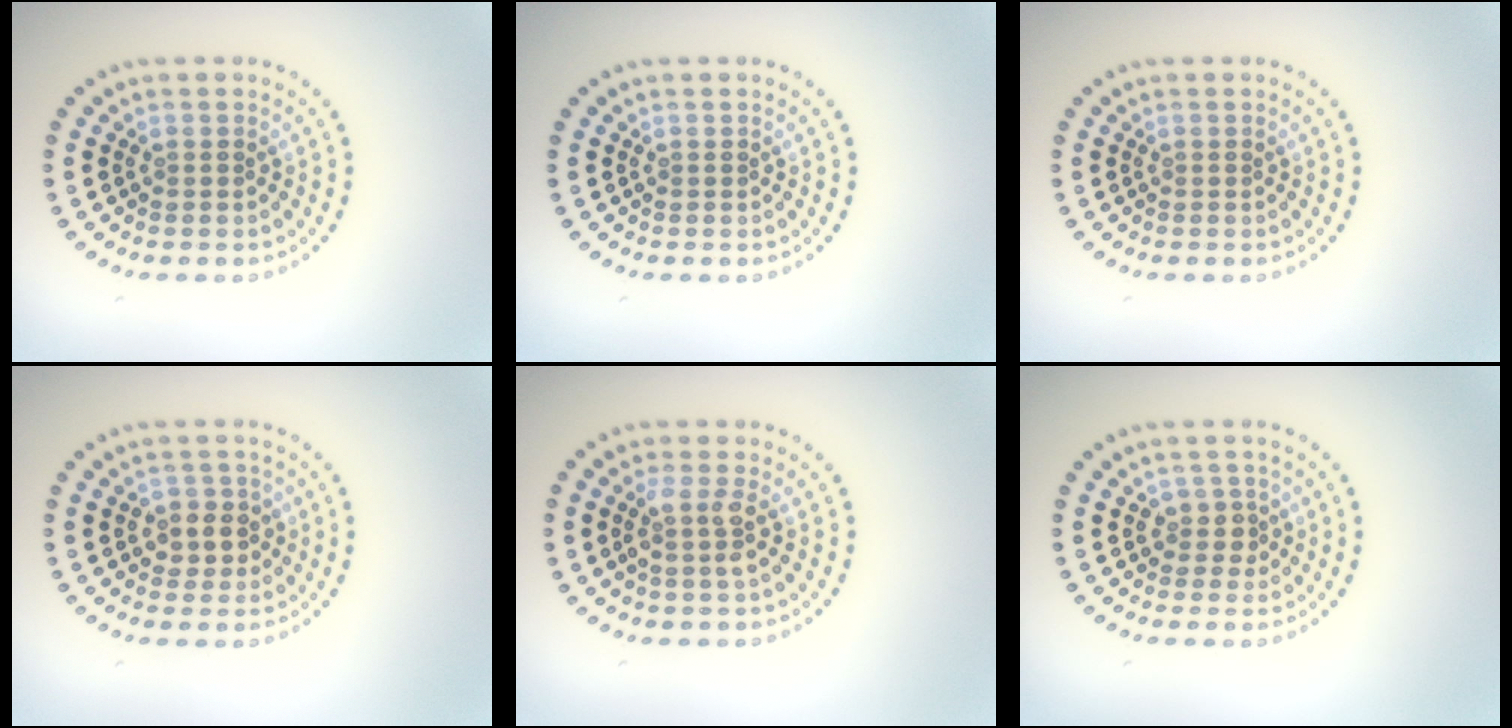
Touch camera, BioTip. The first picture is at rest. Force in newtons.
{"total": 0.0}
{"total": 0.0}
{"total": 2.5, "press": 2.2, "slide": 1.1}
{"total": 1.9, "press": 1.6, "slide": 1.1}
{"total": 1.8, "press": 1.5, "slide": 1.1}